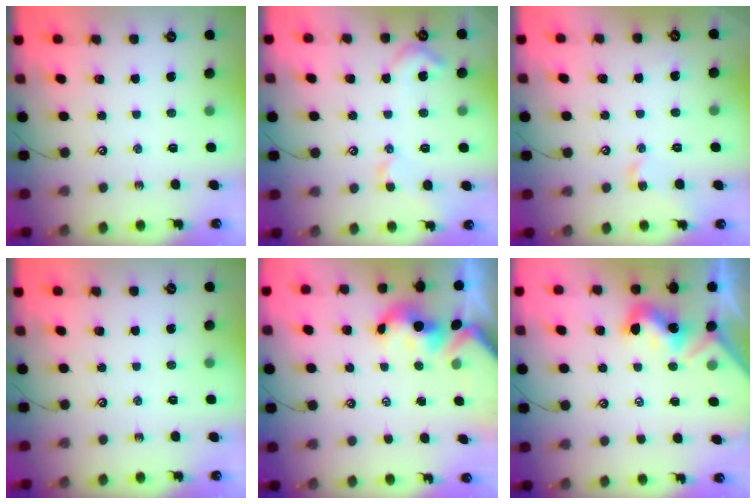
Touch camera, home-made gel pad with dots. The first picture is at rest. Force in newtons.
{"total": 4.4, "press": 4.4, "slide": 0.8}
{"total": 2.2, "press": 2.1, "slide": 0.7}
{"total": 0.0}
{"total": 1.2, "press": 1.2, "slide": 0.1}
{"total": 1.9, "press": 1.8, "slide": 0.3}